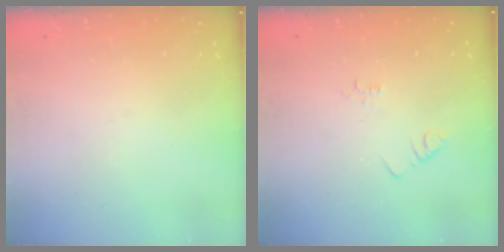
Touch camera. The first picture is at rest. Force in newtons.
{"total": 1.9, "press": 1.9, "slide": 0.3}